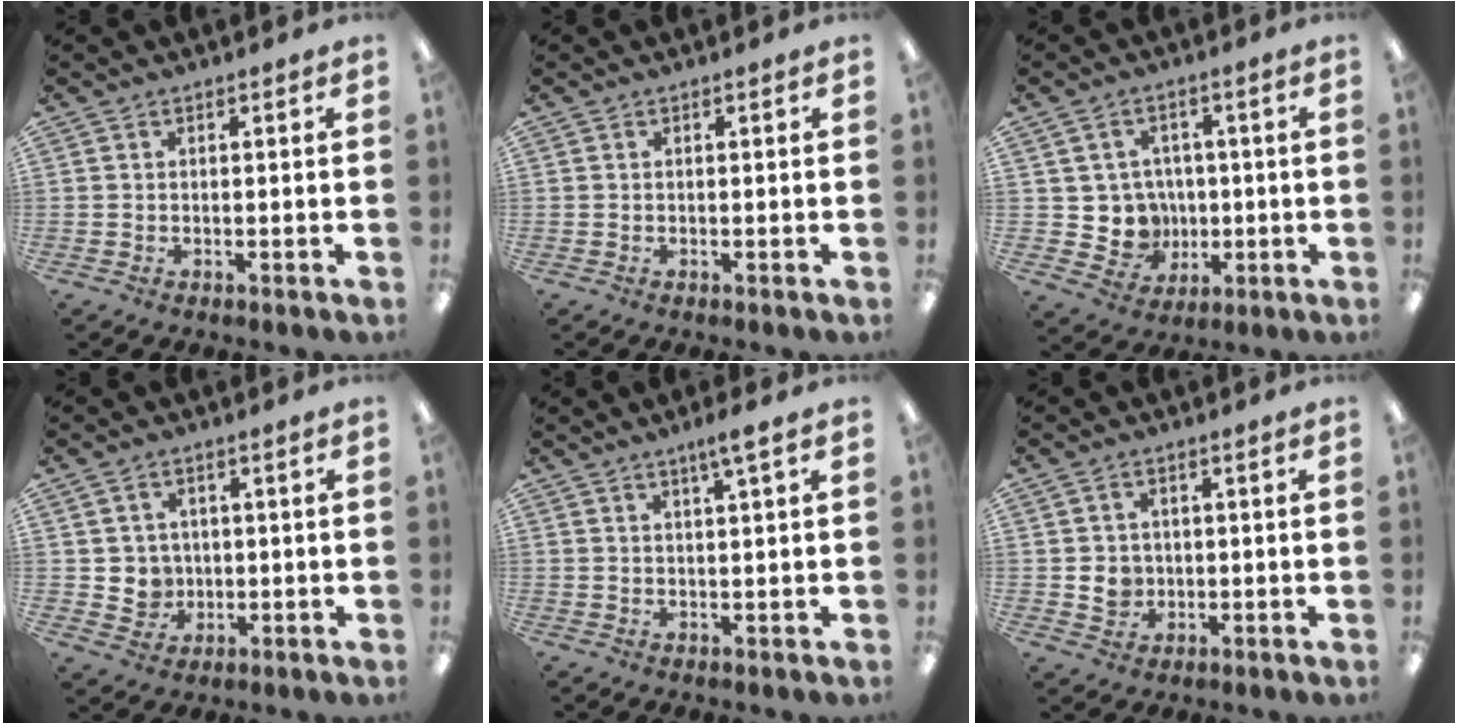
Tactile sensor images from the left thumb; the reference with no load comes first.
{"total": 0.0}
{"total": 7.2, "force": [1.1, 7.0, 1.1], "torque": [-0.032, -0.003, 0.033]}
{"total": 4.8, "force": [0.8, 4.6, 1.0], "torque": [-0.014, 0.005, 0.016]}
{"total": 3.4, "force": [2.2, 0.0, 2.6], "torque": [-0.048, -0.003, 0.035]}
{"total": 4.4, "force": [-0.1, 3.9, 2.0], "torque": [-0.031, 0.006, 0.001]}